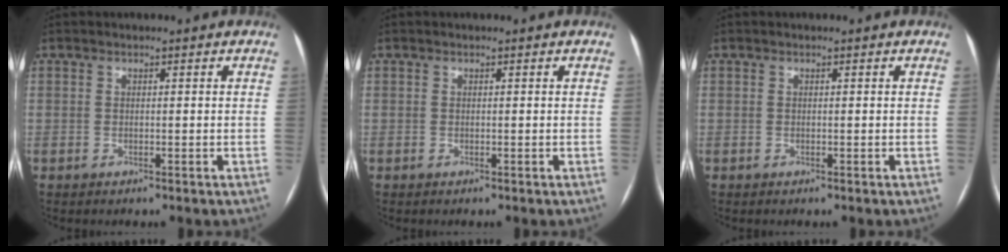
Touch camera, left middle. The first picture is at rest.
{"total": 0.0}
{"total": 0.0}